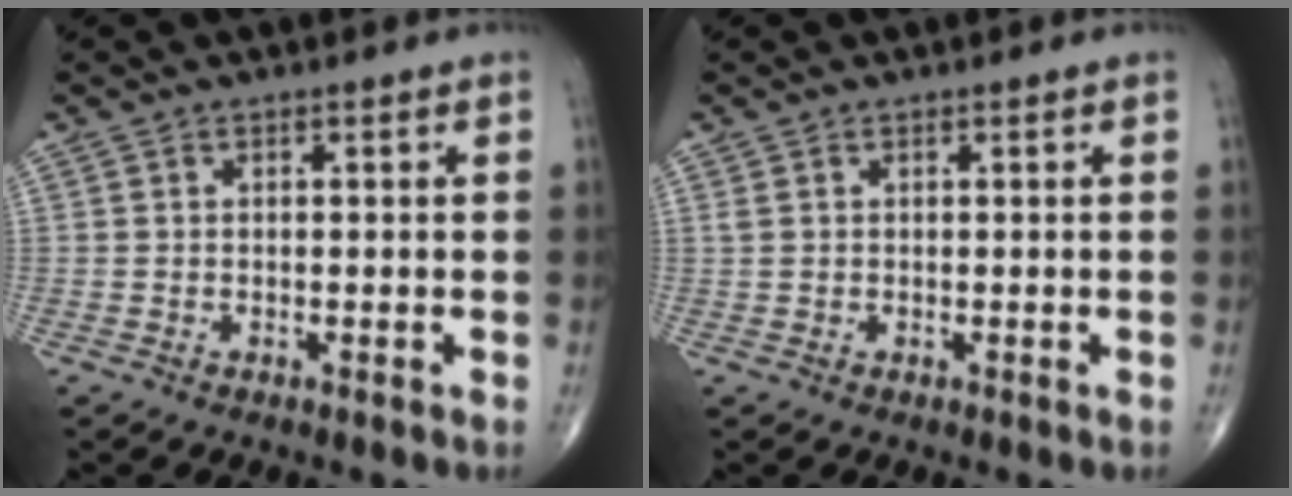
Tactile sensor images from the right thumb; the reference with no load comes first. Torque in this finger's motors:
{"motor_torque": [-0.01, -0.14, 0.20, 0.29, 0.01]}